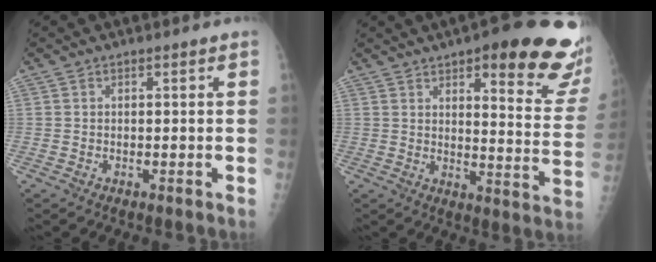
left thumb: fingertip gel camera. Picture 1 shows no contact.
{"total": 22.4, "force": [13.1, 5.7, 17.2], "torque": [-0.184, -0.060, 0.161]}